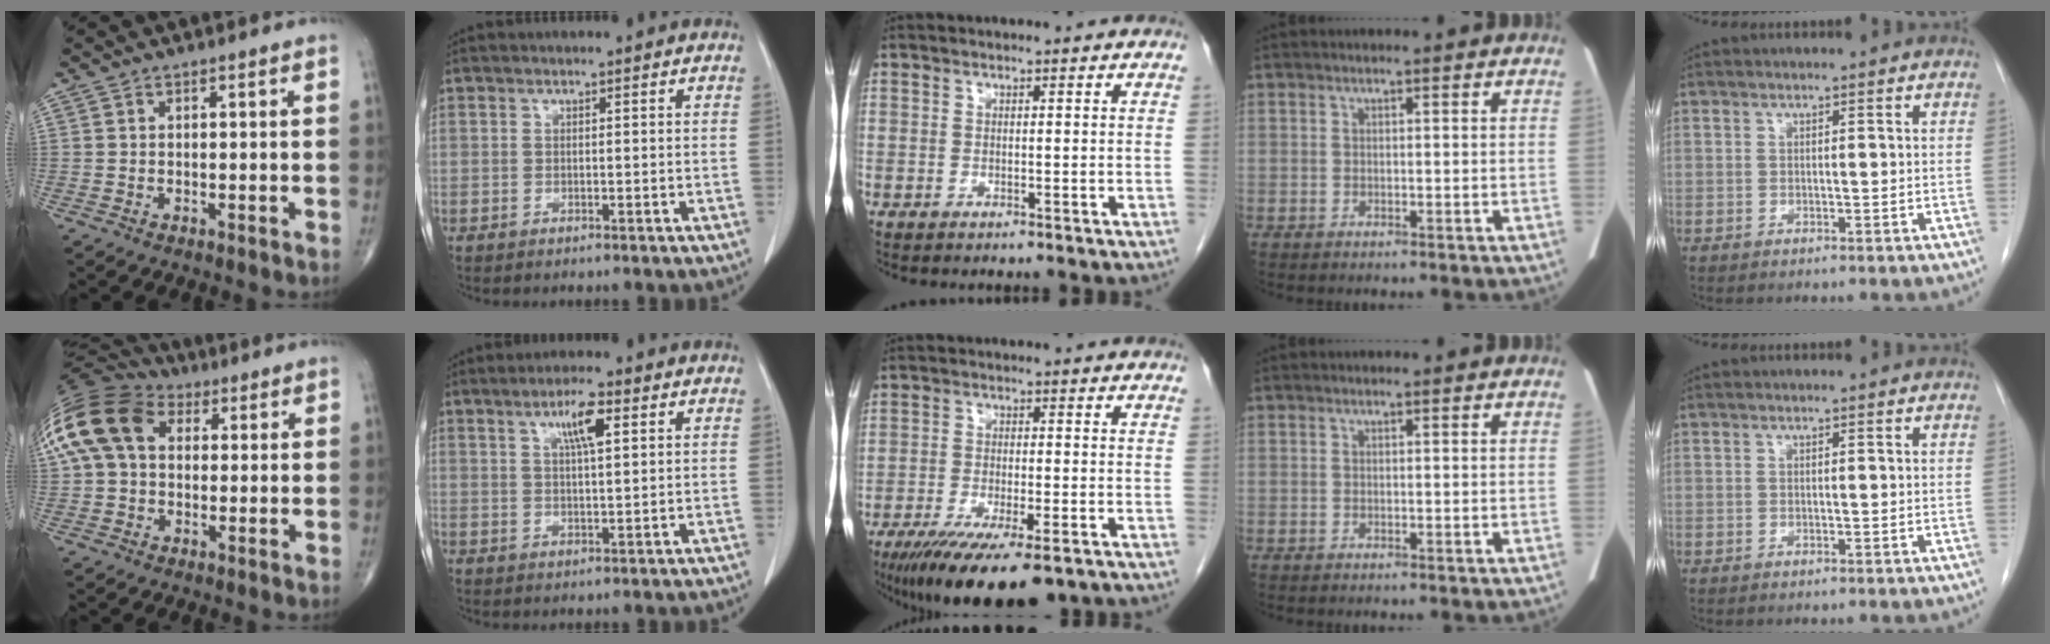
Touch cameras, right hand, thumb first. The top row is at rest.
{"thumb": {"total": 17.3, "force": [3.9, 12.3, 11.5], "torque": [-0.249, 0.043, 0.062]}, "index": {"total": 5.4, "force": [2.4, 0.8, 4.8], "torque": [-0.086, 0.003, 0.041]}, "middle": {"total": 14.4, "force": [-10.2, 2.8, 9.7], "torque": [-0.151, -0.032, -0.157]}}